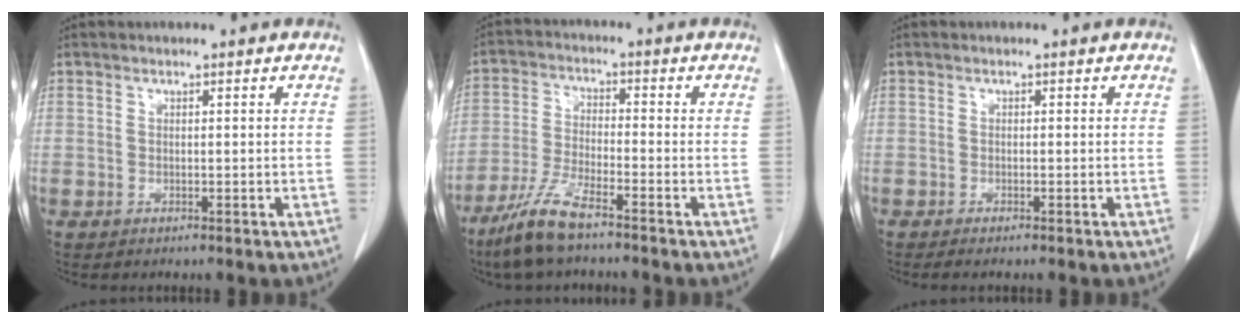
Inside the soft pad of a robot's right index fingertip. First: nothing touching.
{"total": 8.1, "force": [-6.1, 0.8, 5.2], "torque": [-0.117, -0.019, -0.123]}
{"total": 1.0, "force": [-0.8, 0.1, 0.6], "torque": [-0.013, -0.002, -0.013]}